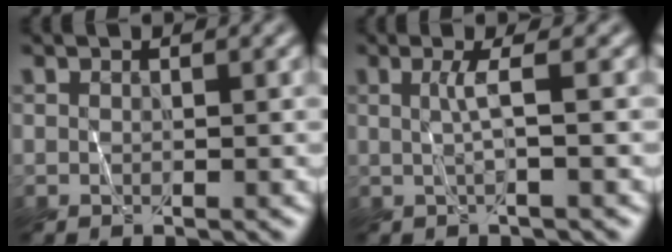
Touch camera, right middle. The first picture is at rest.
{"total": 1.7, "force": [-0.2, 0.2, 1.7], "torque": [-0.033, 0.004, 0.003]}